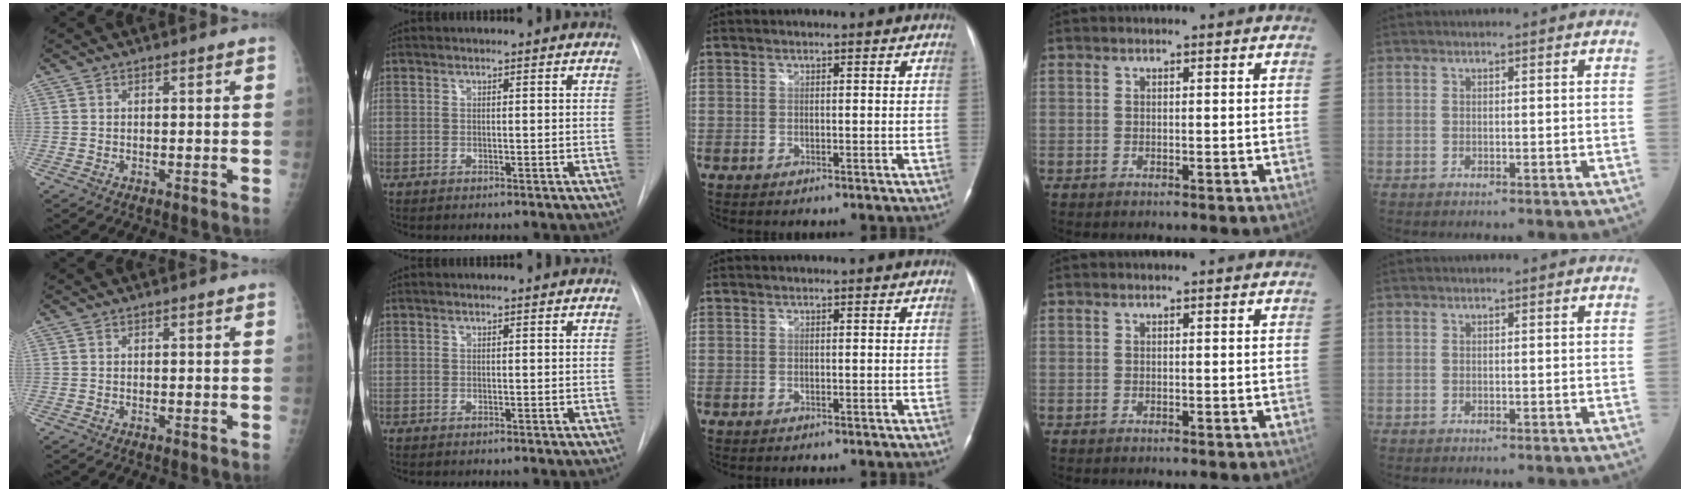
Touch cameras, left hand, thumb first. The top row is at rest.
{}